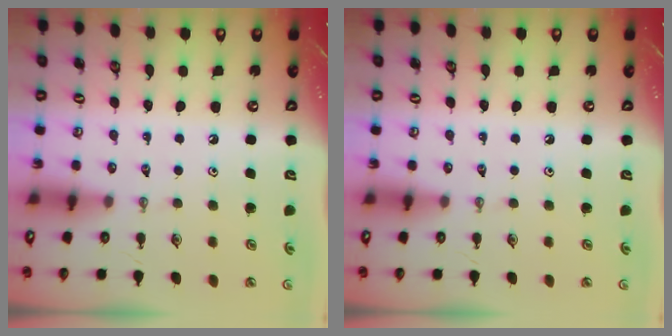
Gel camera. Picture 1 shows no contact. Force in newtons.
{"total": 0.0}